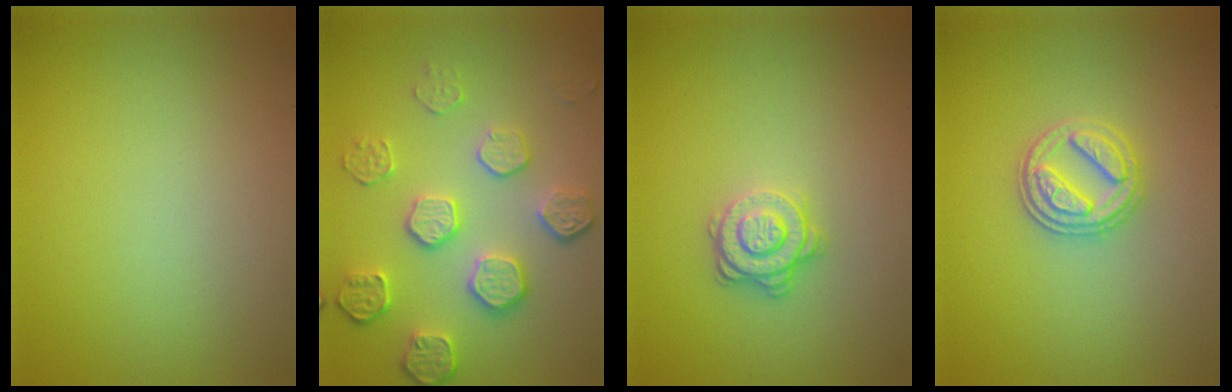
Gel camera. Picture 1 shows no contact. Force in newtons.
{"total": 5.3, "press": 4.0, "slide": 3.5}
{"total": 3.0, "press": 2.6, "slide": 1.5}
{"total": 3.4, "press": 3.0, "slide": 1.5}